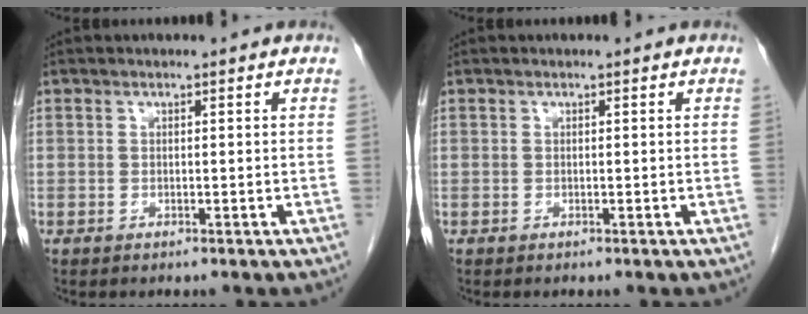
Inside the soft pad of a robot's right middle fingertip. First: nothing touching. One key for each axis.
{"total": 0.0}